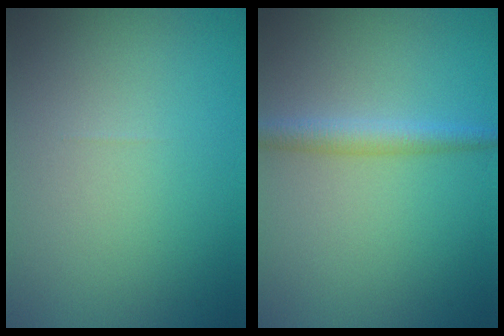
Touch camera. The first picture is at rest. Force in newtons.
{"total": 2.2, "press": 2.2, "slide": 0.0}